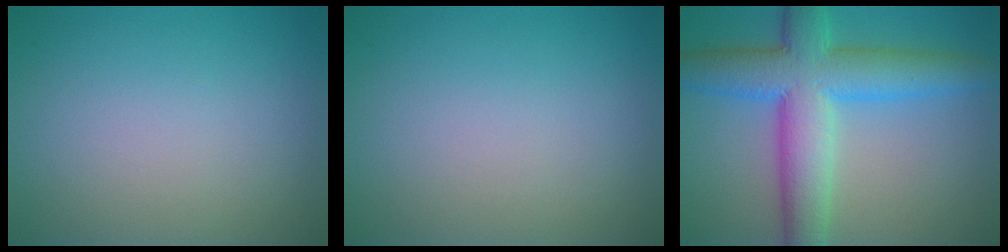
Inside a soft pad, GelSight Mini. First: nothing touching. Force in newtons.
{"total": 0.0}
{"total": 9.1, "press": 9.1, "slide": 0.2}